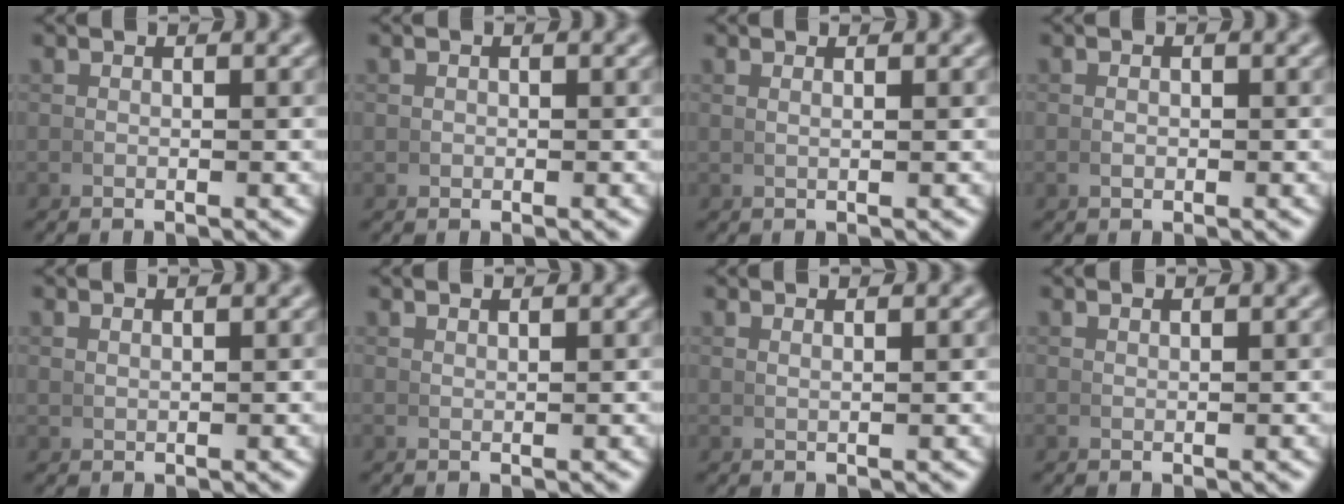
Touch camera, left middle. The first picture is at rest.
{"total": 0.6, "force": [0.1, 0.5, 0.2], "torque": [-0.011, -0.006, 0.006]}
{"total": 0.8, "force": [0.5, -0.4, 0.4], "torque": [-0.007, 0.001, 0.013]}
{"total": 0.5, "force": [0.0, 0.4, 0.4], "torque": [-0.013, -0.006, 0.005]}
{"total": 0.7, "force": [0.7, -0.1, 0.1], "torque": [0.001, 0.002, 0.020]}
{"total": 1.0, "force": [0.9, -0.3, 0.1], "torque": [0.004, 0.002, 0.020]}
{"total": 1.1, "force": [0.9, -0.5, 0.3], "torque": [-0.004, 0.001, 0.020]}
{"total": 0.7, "force": [0.6, -0.3, 0.1], "torque": [0.004, 0.002, 0.014]}